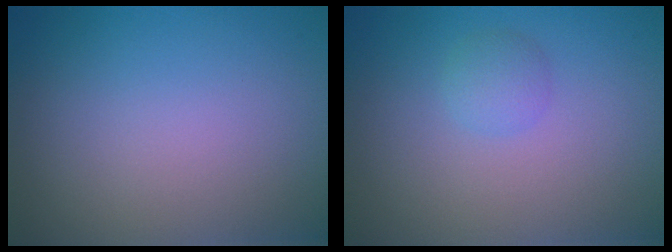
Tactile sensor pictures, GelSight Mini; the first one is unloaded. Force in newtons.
{"total": 1.5, "press": 1.5, "slide": 0.1}